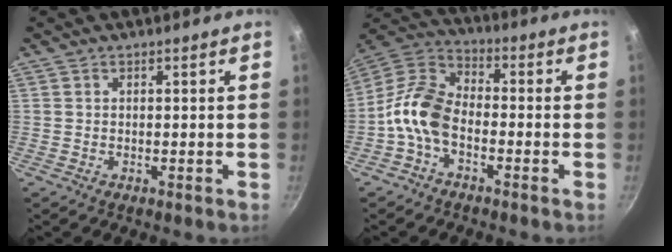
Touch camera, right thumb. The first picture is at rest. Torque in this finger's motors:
{"motor_torque": [1.75, 1.46, 0.90, -1.23, 0.11]}